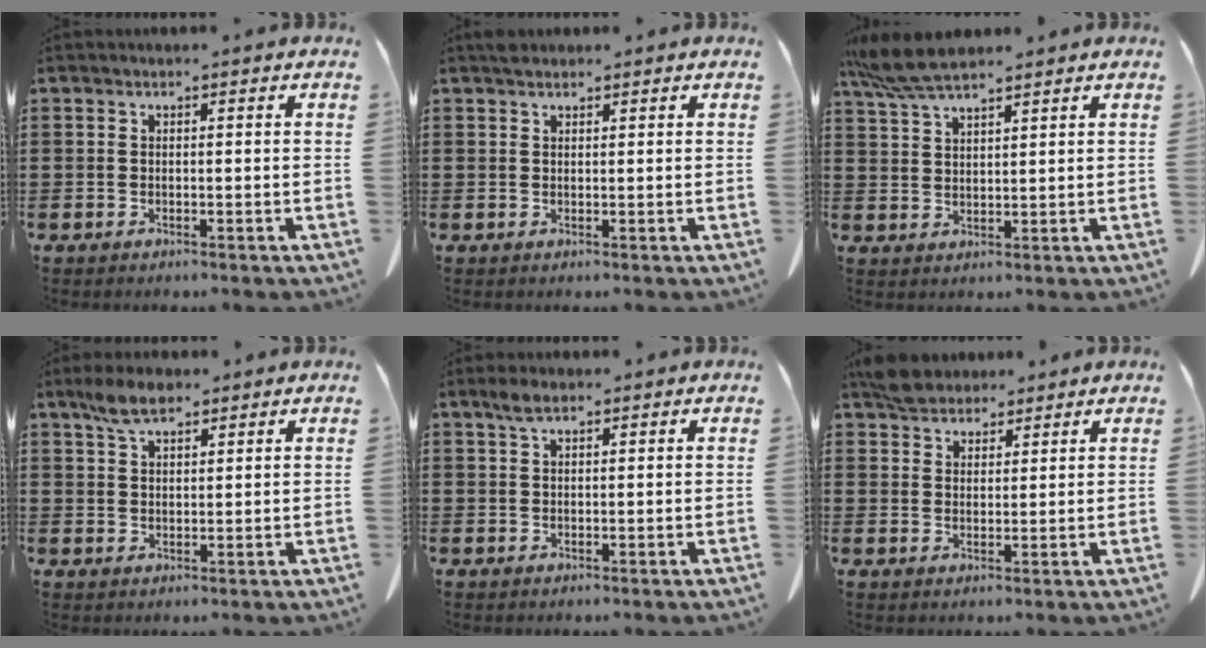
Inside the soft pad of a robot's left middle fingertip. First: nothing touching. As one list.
[{"total": 1.1, "force": [1.0, 0.4, 0.3], "torque": [-0.009, 0.002, 0.019]}, {"total": 6.3, "force": [5.1, 1.0, 3.4], "torque": [-0.080, -0.007, 0.097]}, {"total": 4.8, "force": [3.4, 2.1, 2.8], "torque": [-0.064, 0.006, 0.062]}, {"total": 2.1, "force": [1.4, 0.9, 1.4], "torque": [-0.031, 0.005, 0.025]}, {"total": 4.2, "force": [3.8, 1.8, 0.8], "torque": [-0.028, 0.002, 0.073]}]